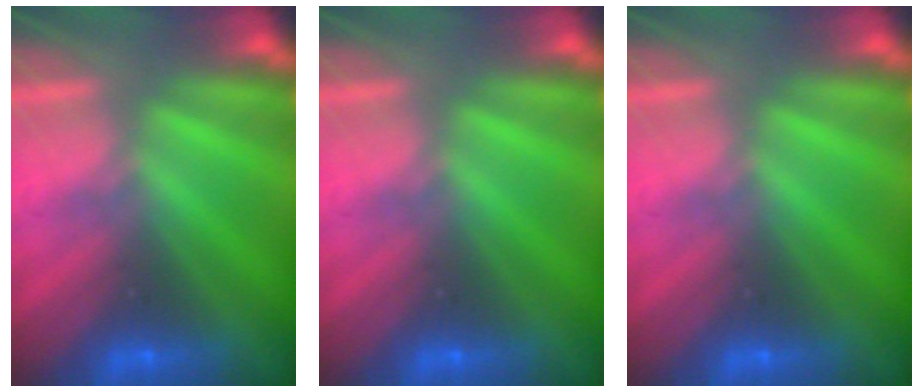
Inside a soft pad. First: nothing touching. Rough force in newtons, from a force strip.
{"total": 0.0}
{"total": 0.0}